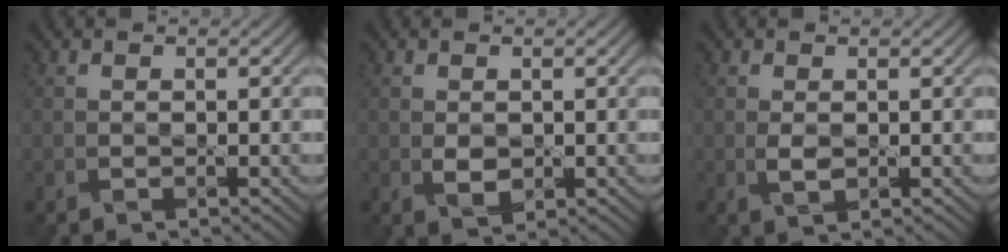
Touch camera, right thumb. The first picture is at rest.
{"total": 2.0, "force": [0.1, 1.4, 1.5], "torque": [-0.033, -0.003, 0.005]}
{"total": 1.8, "force": [0.0, 1.0, 1.5], "torque": [-0.036, -0.002, 0.002]}